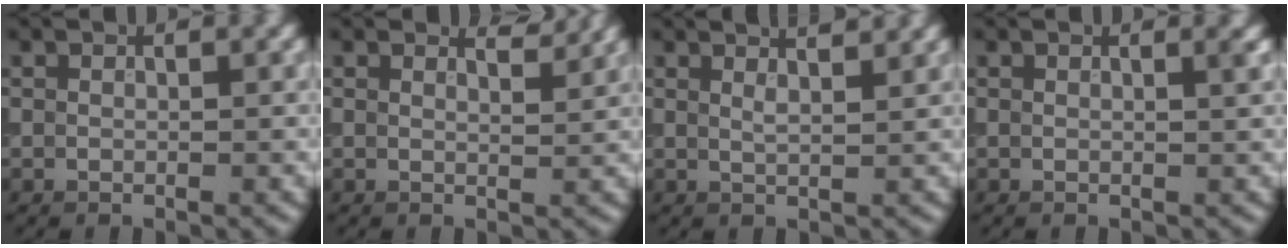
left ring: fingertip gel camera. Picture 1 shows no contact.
{"total": 1.9, "force": [1.8, 0.3, 0.6], "torque": [-0.005, -0.003, 0.014]}
{"total": 4.8, "force": [3.4, 1.9, 2.9], "torque": [-0.018, 0.037, 0.016]}
{"total": 1.0, "force": [0.4, 0.3, 0.9], "torque": [-0.004, 0.001, 0.003]}